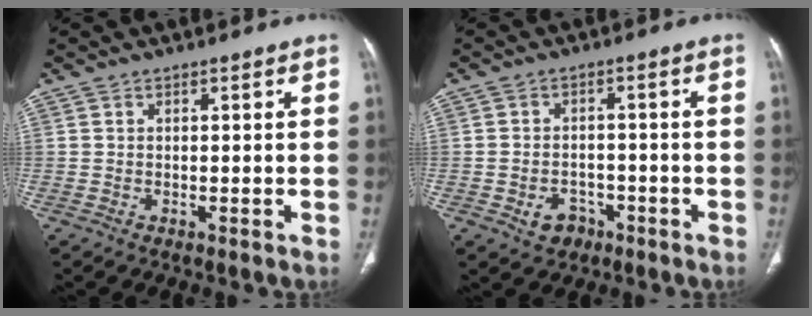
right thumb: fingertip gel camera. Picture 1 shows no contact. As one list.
[{"total": 4.7, "force": [-2.3, 3.6, 1.9], "torque": [-0.016, 0.021, -0.027]}]